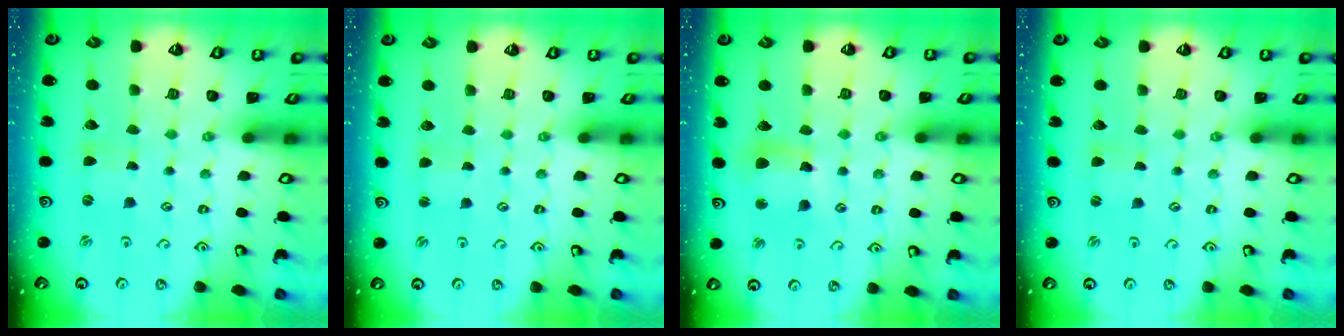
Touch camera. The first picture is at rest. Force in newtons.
{"total": 0.0}
{"total": 8.9, "press": 8.9, "slide": 1.1}
{"total": 1.0, "press": 1.0, "slide": 0.3}